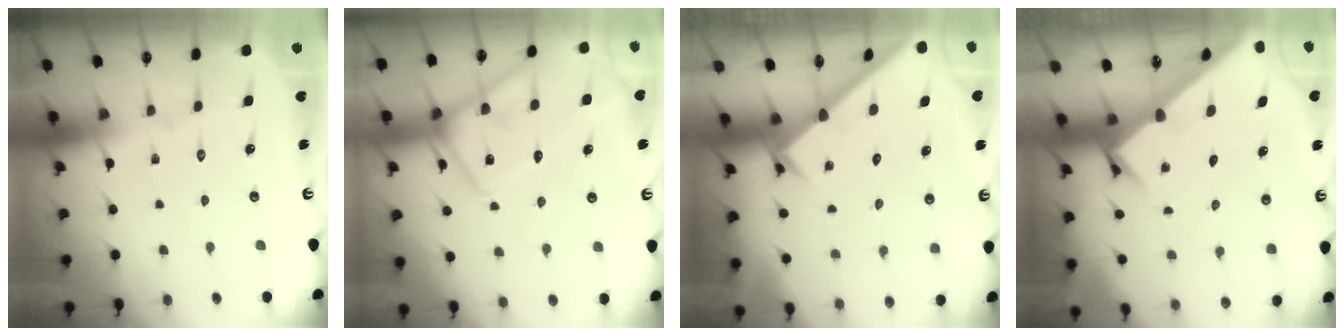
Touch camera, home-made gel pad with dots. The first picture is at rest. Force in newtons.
{"total": 12.9, "press": 12.9, "slide": 1.0}
{"total": 1.9, "press": 1.9, "slide": 0.2}
{"total": 2.2, "press": 2.2, "slide": 0.2}